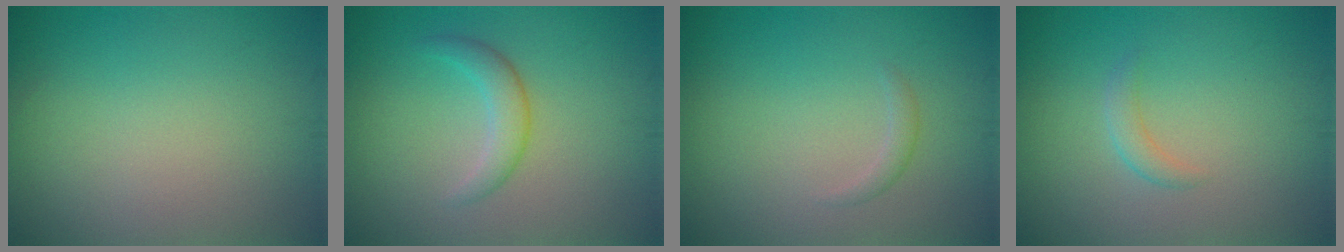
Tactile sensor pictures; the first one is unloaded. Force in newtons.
{"total": 2.2, "press": 2.2, "slide": 0.1}
{"total": 0.8, "press": 0.8, "slide": 0.0}
{"total": 1.2, "press": 1.2, "slide": 0.1}